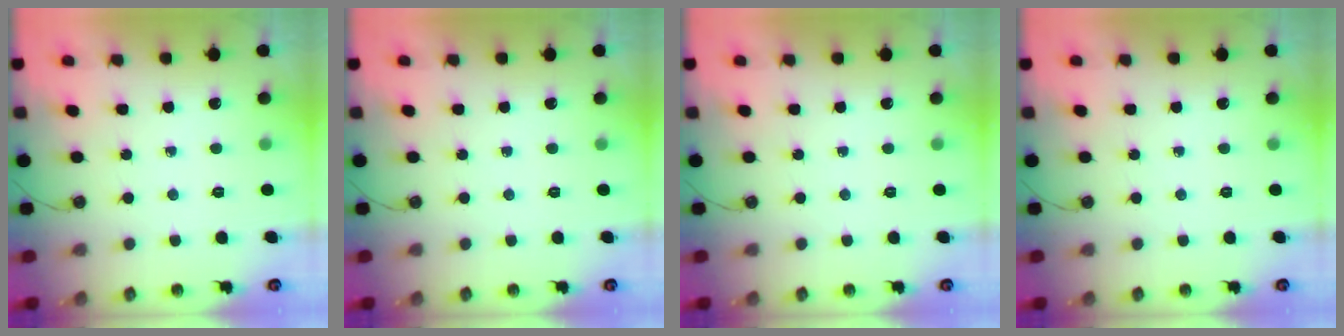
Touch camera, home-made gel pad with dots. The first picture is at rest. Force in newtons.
{"total": 0.0}
{"total": 0.0}
{"total": 0.0}